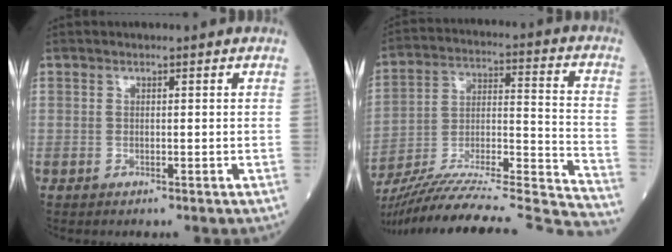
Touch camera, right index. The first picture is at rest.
{"total": 33.0, "force": [-30.7, -0.1, 12.3], "torque": [-0.152, -0.027, -0.449]}